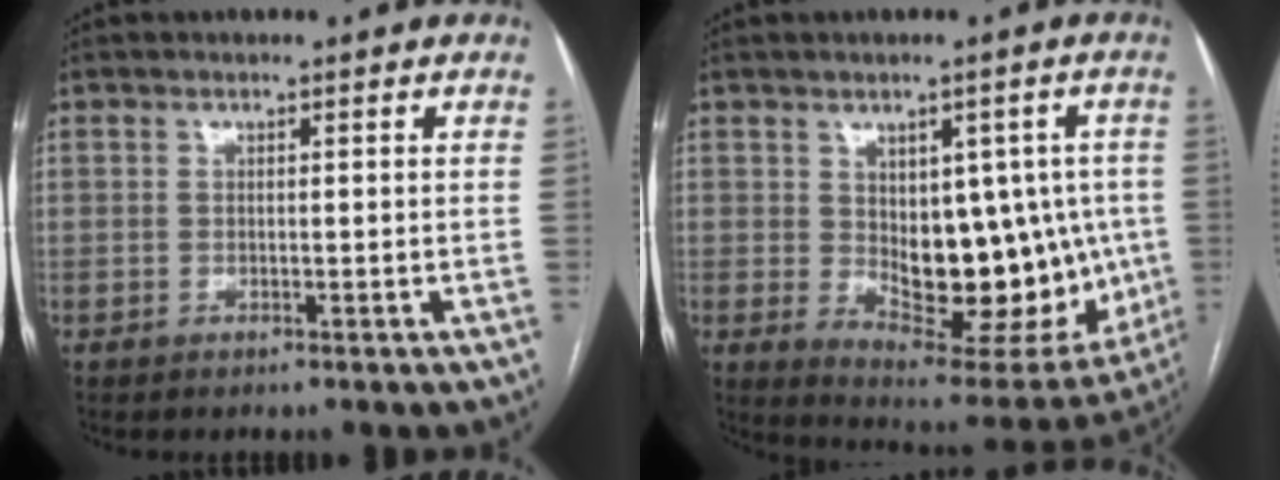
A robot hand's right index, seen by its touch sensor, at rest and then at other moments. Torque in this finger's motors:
{"motor_torque": [0.41, 0.05, 0.43, 0.09]}